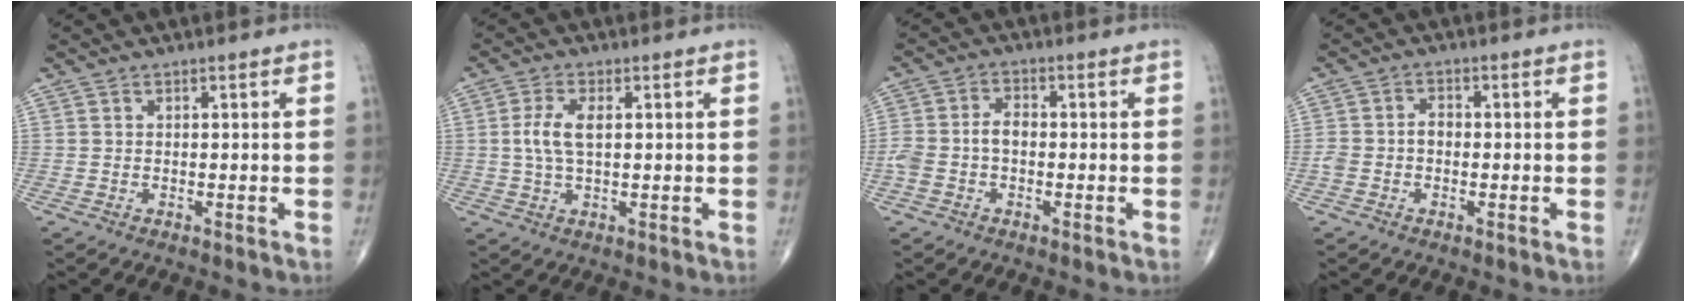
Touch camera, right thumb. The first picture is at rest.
{"total": 5.5, "force": [0.8, 2.5, 4.8], "torque": [-0.109, 0.004, 0.013]}
{"total": 5.3, "force": [-1.0, 3.3, 4.0], "torque": [-0.094, 0.022, -0.022]}
{"total": 3.2, "force": [-0.7, 2.3, 2.1], "torque": [-0.042, 0.016, -0.016]}